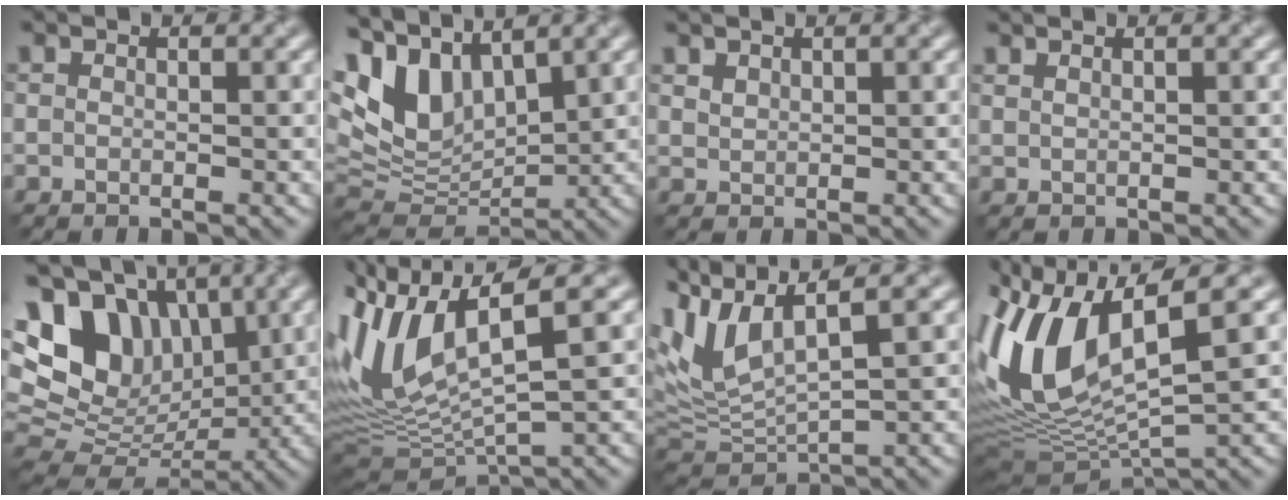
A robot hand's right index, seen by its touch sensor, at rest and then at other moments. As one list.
[{"total": 7.9, "force": [4.6, 4.2, 4.8], "torque": [-0.117, 0.014, 0.089]}, {"total": 1.2, "force": [1.1, 0.2, -0.3], "torque": [0.000, 0.006, 0.025]}, {"total": 1.2, "force": [1.1, 0.4, 0.2], "torque": [0.001, 0.004, 0.008]}, {"total": 13.5, "force": [5.8, 9.5, 7.6], "torque": [-0.176, 0.047, 0.106]}, {"total": 9.0, "force": [2.9, 3.3, 7.9], "torque": [-0.178, 0.009, 0.063]}, {"total": 7.0, "force": [4.0, 2.4, 5.2], "torque": [-0.130, 0.020, 0.080]}, {"total": 10.9, "force": [2.5, 4.6, 9.5], "torque": [-0.212, 0.001, 0.050]}]